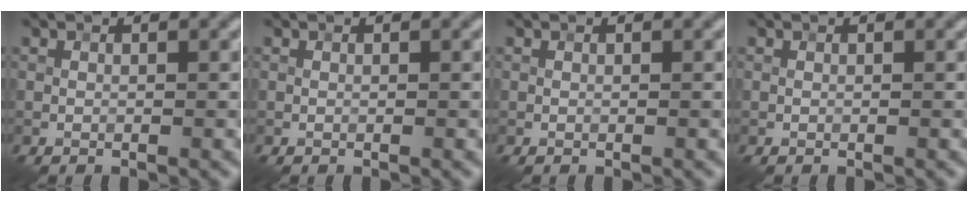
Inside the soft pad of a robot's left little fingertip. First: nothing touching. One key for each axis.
{"total": 0.0}
{"total": 0.0}
{"total": 0.0}